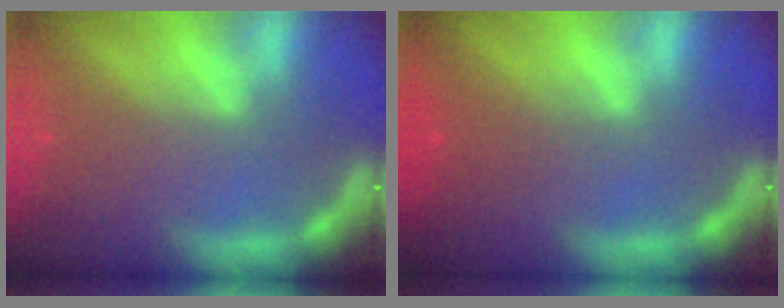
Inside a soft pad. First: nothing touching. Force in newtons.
{"total": 1.9}